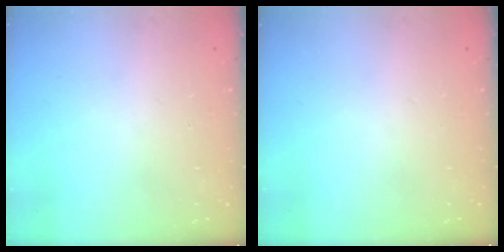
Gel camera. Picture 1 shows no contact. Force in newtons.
{"total": 0.0}